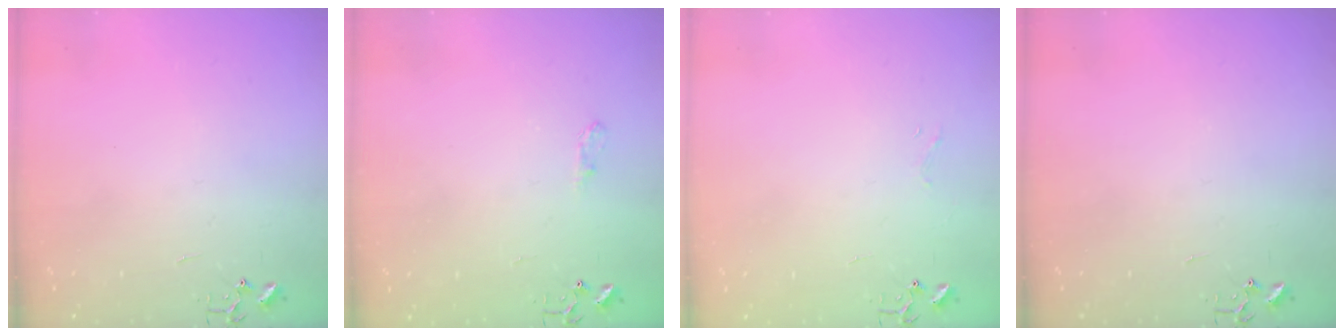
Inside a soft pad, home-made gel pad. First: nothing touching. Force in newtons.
{"total": 6.8, "press": 6.8, "slide": 0.6}
{"total": 3.3, "press": 3.3, "slide": 0.3}
{"total": 0.0}